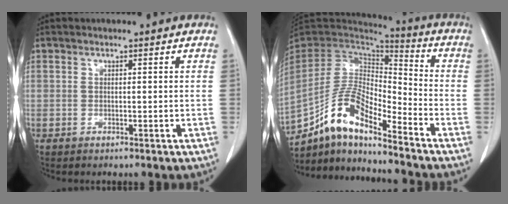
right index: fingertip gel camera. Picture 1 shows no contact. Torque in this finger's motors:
{"motor_torque": [0.87, -0.85, 0.19, 0.06]}